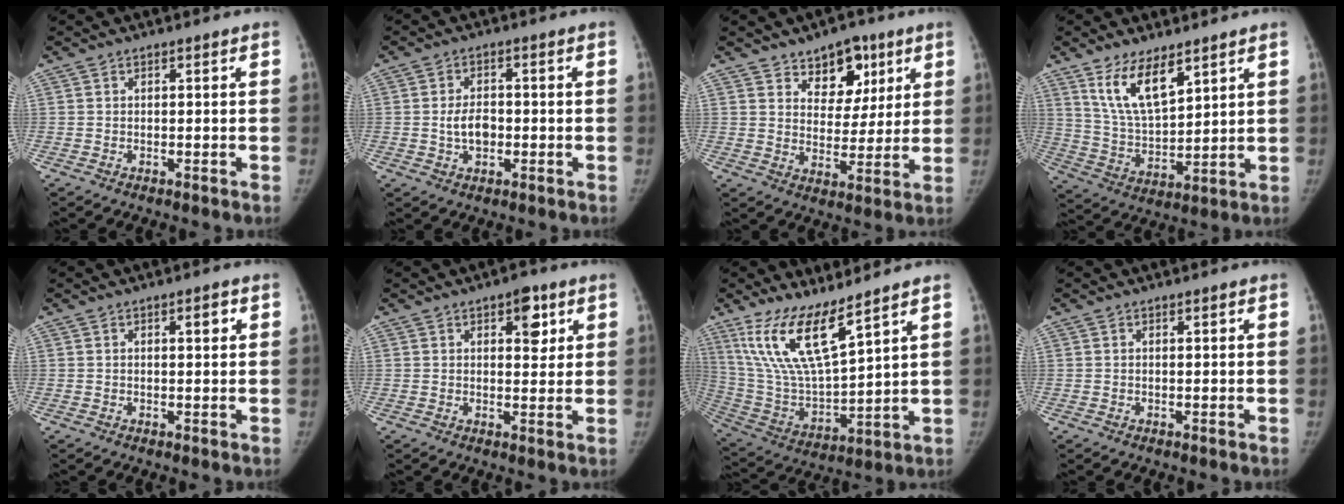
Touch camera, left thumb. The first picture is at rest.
{"total": 4.7, "force": [-0.7, 3.1, 3.5], "torque": [-0.055, 0.009, -0.012]}
{"total": 9.7, "force": [5.9, 6.5, 4.2], "torque": [-0.021, -0.029, 0.092]}
{"total": 11.1, "force": [6.9, 4.5, 7.4], "torque": [-0.121, -0.040, 0.143]}
{"total": 2.3, "force": [0.9, 0.9, 2.0], "torque": [-0.021, -0.001, 0.012]}
{"total": 5.7, "force": [2.7, 3.0, 4.0], "torque": [-0.027, -0.010, 0.032]}
{"total": 15.6, "force": [10.2, 3.7, 11.1], "torque": [-0.212, -0.059, 0.217]}
{"total": 0.6, "force": [0.2, 0.2, 0.5], "torque": [-0.007, 0.000, 0.005]}